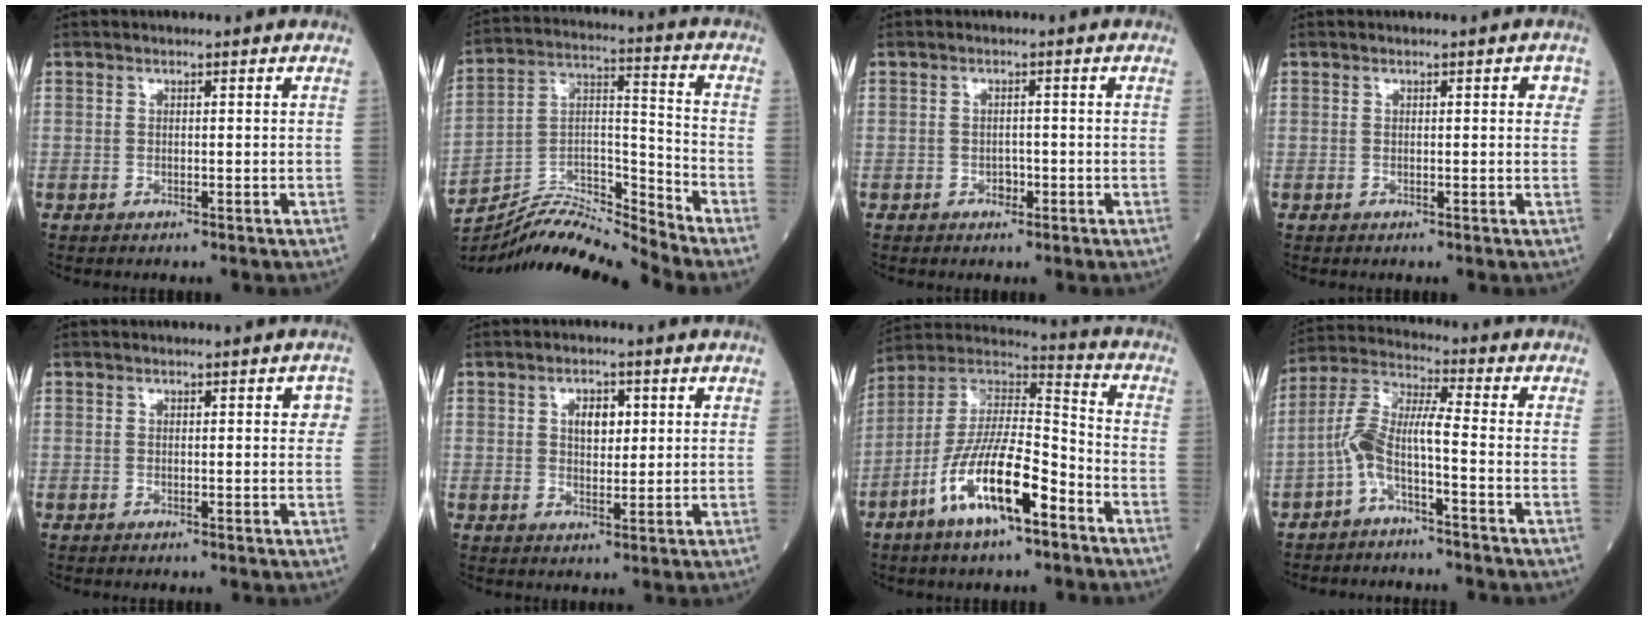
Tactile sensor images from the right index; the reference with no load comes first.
{"total": 12.7, "force": [-12.5, -1.3, 2.2], "torque": [-0.037, 0.048, -0.231]}
{"total": 1.3, "force": [-0.6, 0.9, 0.6], "torque": [-0.002, 0.004, -0.009]}
{"total": 1.7, "force": [0.6, 0.6, 1.5], "torque": [-0.012, 0.003, 0.005]}
{"total": 2.1, "force": [0.6, 0.8, 1.8], "torque": [-0.013, 0.006, 0.005]}
{"total": 3.9, "force": [1.3, 2.2, 2.9], "torque": [-0.047, 0.004, 0.021]}
{"total": 15.1, "force": [-7.4, 3.5, 12.7], "torque": [-0.238, 0.003, -0.134]}
{"total": 6.9, "force": [-3.0, 0.9, 6.2], "torque": [-0.137, 0.026, -0.065]}